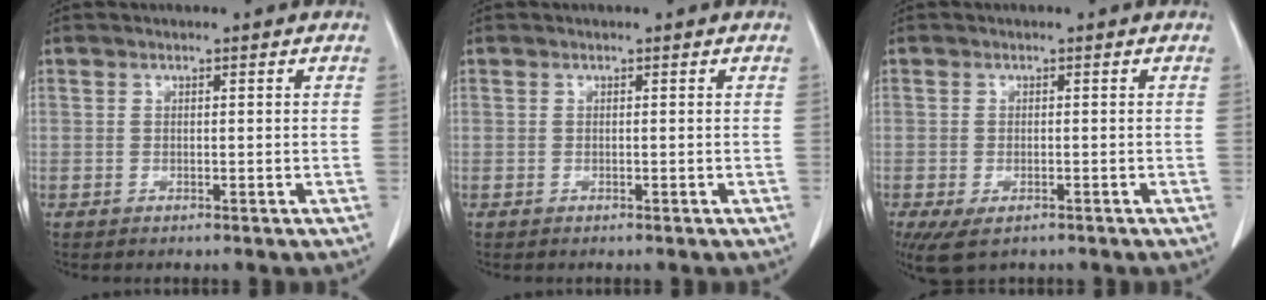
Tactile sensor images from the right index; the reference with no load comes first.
{"total": 0.0}
{"total": 5.3, "force": [-3.3, 2.6, 3.3], "torque": [-0.065, -0.013, -0.052]}